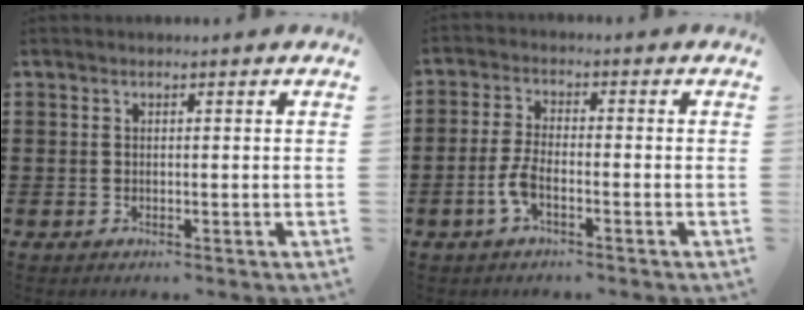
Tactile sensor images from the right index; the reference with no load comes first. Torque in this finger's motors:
{"motor_torque": [1.55, 0.58, 0.11, 0.06]}